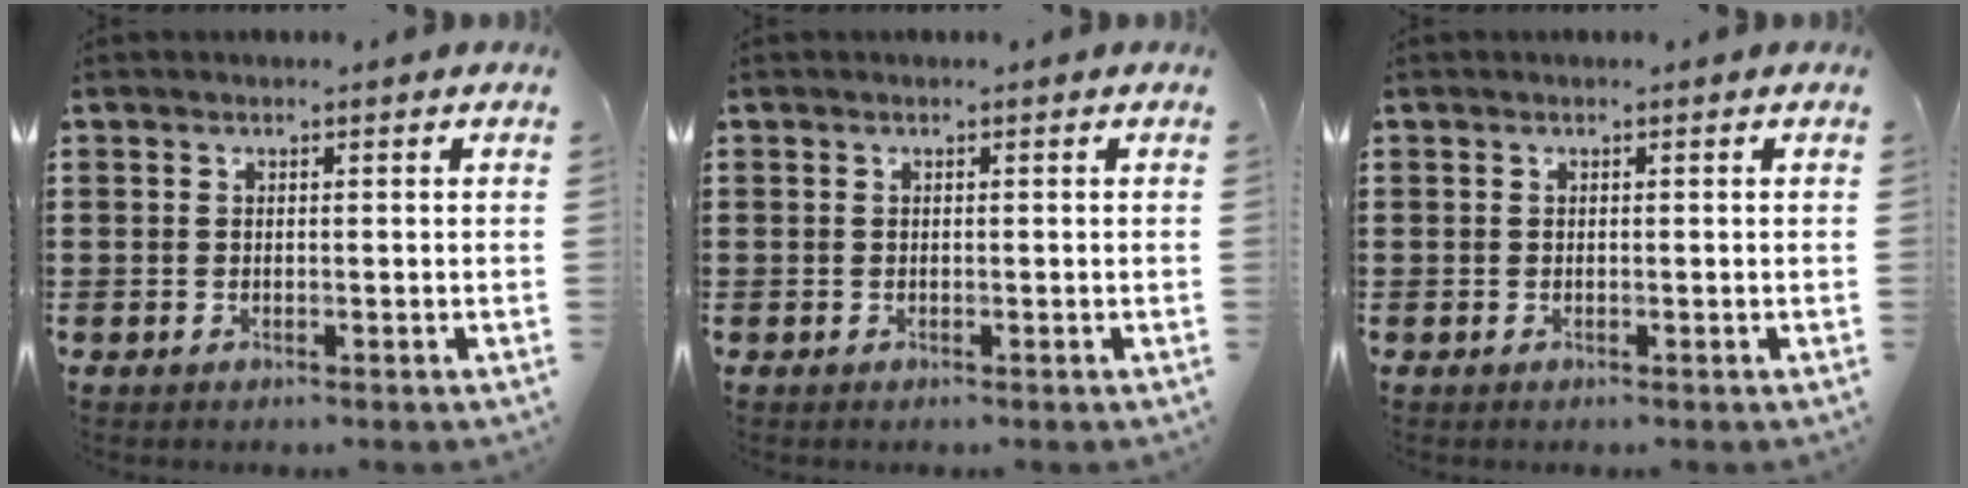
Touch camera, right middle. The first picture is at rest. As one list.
[{"total": 0.0}, {"total": 0.0}]